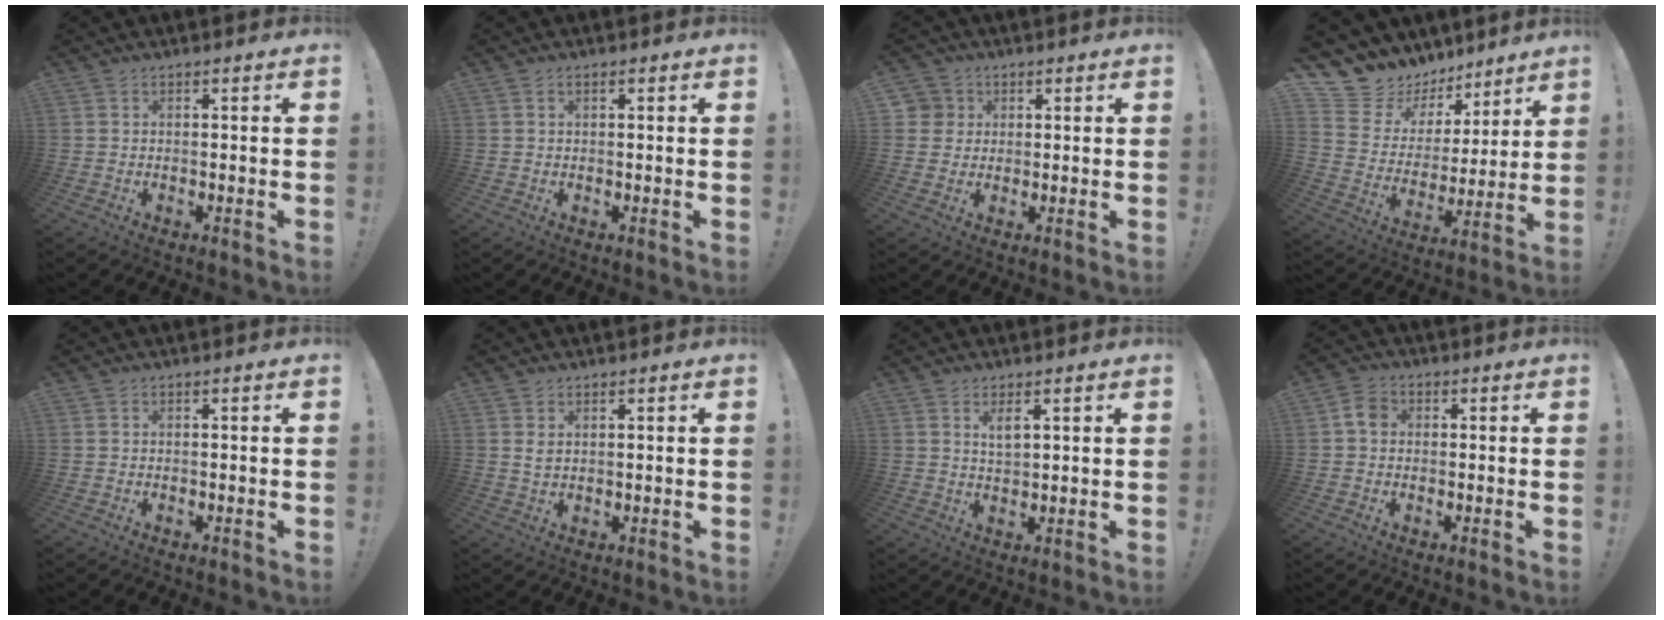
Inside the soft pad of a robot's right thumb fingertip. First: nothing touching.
{"total": 0.7, "force": [0.4, 0.3, 0.5], "torque": [-0.012, 0.002, 0.009]}
{"total": 4.5, "force": [1.3, 4.3, 0.6], "torque": [-0.010, -0.006, 0.025]}
{"total": 11.7, "force": [9.1, 7.3, 1.0], "torque": [-0.032, -0.082, 0.180]}
{"total": 0.0}
{"total": 2.2, "force": [1.1, 1.1, 1.5], "torque": [-0.021, -0.003, 0.019]}
{"total": 3.8, "force": [1.8, 1.4, 3.0], "torque": [-0.048, -0.011, 0.029]}
{"total": 4.7, "force": [0.4, 3.6, 3.0], "torque": [-0.051, 0.012, 0.010]}